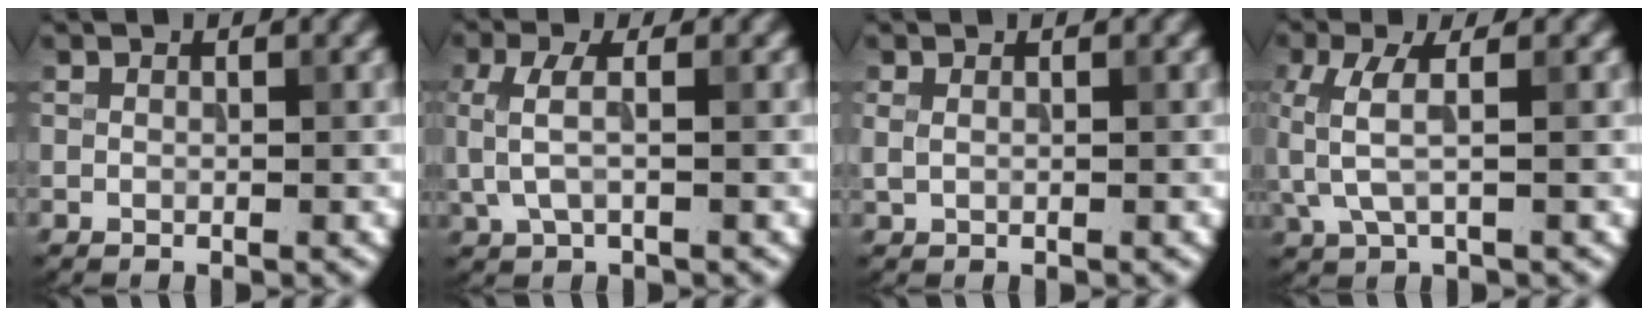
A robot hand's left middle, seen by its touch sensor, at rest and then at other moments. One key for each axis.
{"total": 2.8, "fx": 0.2, "fy": 1.1, "fz": 2.6, "tx": -0.063, "ty": 0.001, "tz": 0.003}
{"total": 0.7, "fx": 0.3, "fy": 0.3, "fz": 0.6, "tx": -0.015, "ty": 0.001, "tz": 0.006}
{"total": 3.4, "fx": 0.2, "fy": 1.2, "fz": 3.2, "tx": -0.087, "ty": 0.001, "tz": 0.000}